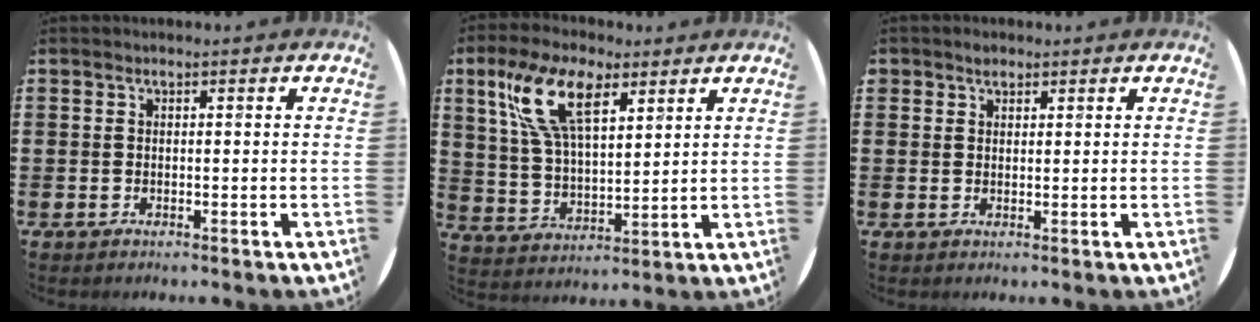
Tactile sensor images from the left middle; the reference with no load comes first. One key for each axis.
{"total": 10.9, "fx": 6.5, "fy": 4.7, "fz": 7.4, "tx": -0.163, "ty": 0.000, "tz": 0.119}
{"total": 1.5, "fx": 1.2, "fy": 0.8, "fz": 0.1, "tx": 0.004, "ty": -0.001, "tz": 0.023}